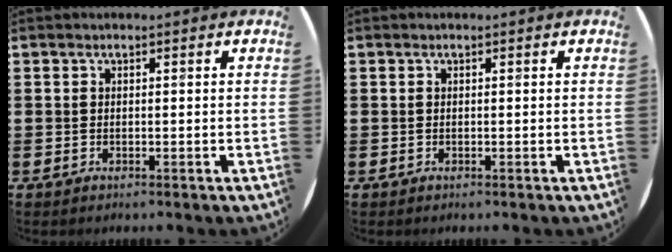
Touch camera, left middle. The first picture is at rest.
{"total": 0.0}